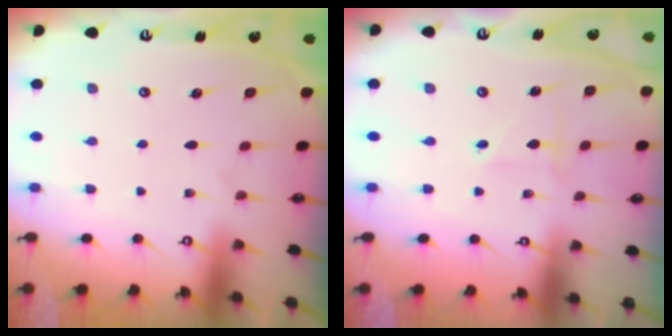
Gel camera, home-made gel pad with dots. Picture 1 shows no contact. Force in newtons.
{"total": 2.5, "press": 2.3, "slide": 0.9}